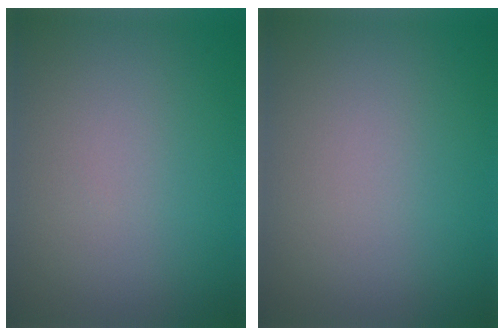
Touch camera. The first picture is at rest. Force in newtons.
{"total": 0.0}